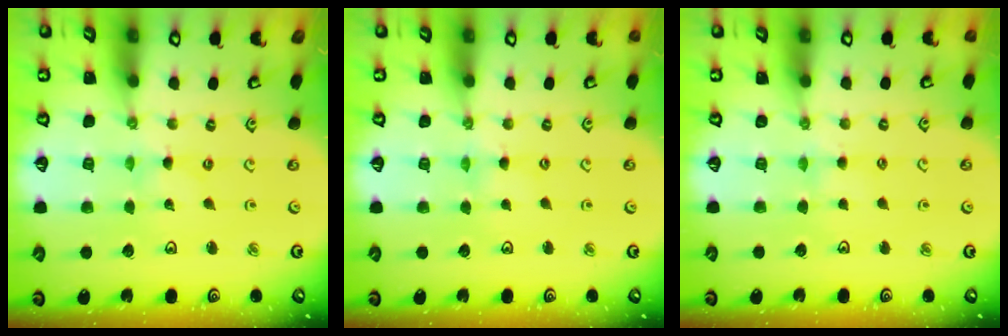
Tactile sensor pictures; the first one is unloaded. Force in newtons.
{"total": 2.2, "press": 2.2, "slide": 0.4}
{"total": 3.0, "press": 2.9, "slide": 0.5}